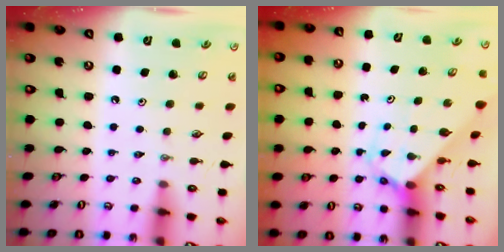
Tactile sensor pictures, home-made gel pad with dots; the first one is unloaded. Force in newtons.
{"total": 2.7, "press": 2.7, "slide": 0.3}